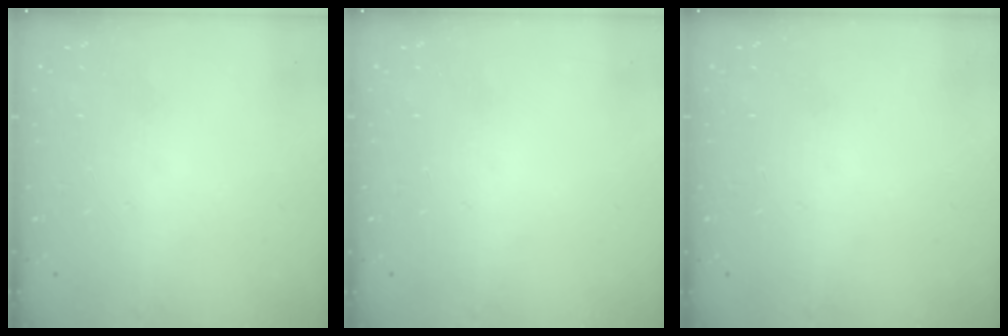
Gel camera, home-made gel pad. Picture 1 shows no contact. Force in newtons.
{"total": 0.0}
{"total": 0.0}